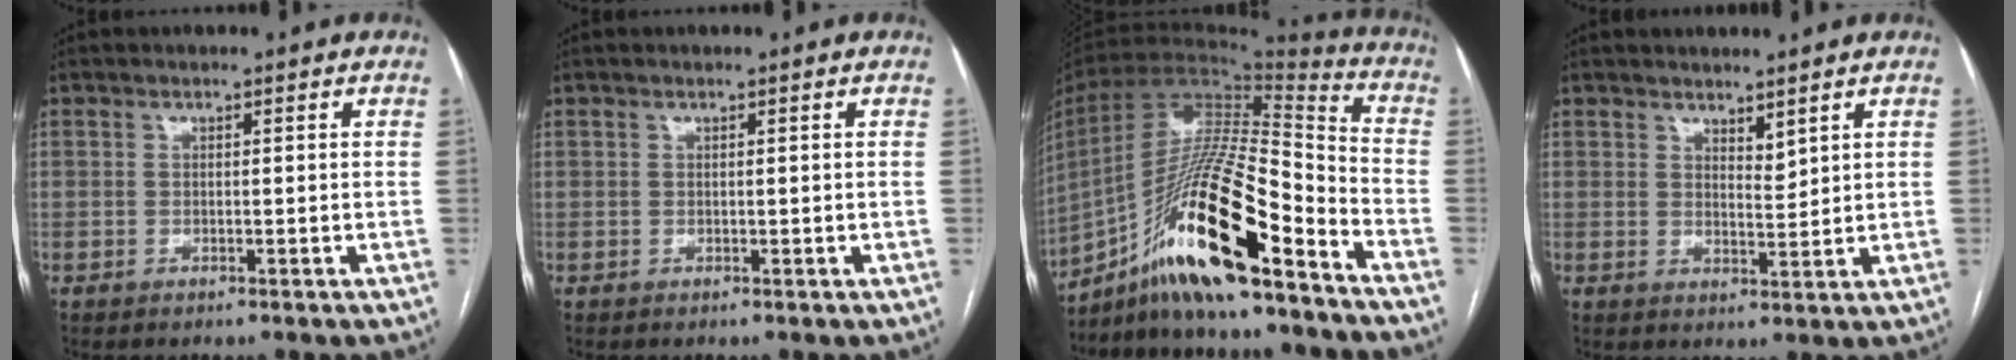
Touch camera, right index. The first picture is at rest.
{"total": 0.0}
{"total": 21.3, "force": [-13.2, 2.6, 16.5], "torque": [-0.322, -0.009, -0.237]}
{"total": 2.6, "force": [2.3, 0.7, 1.1], "torque": [-0.021, -0.012, 0.046]}